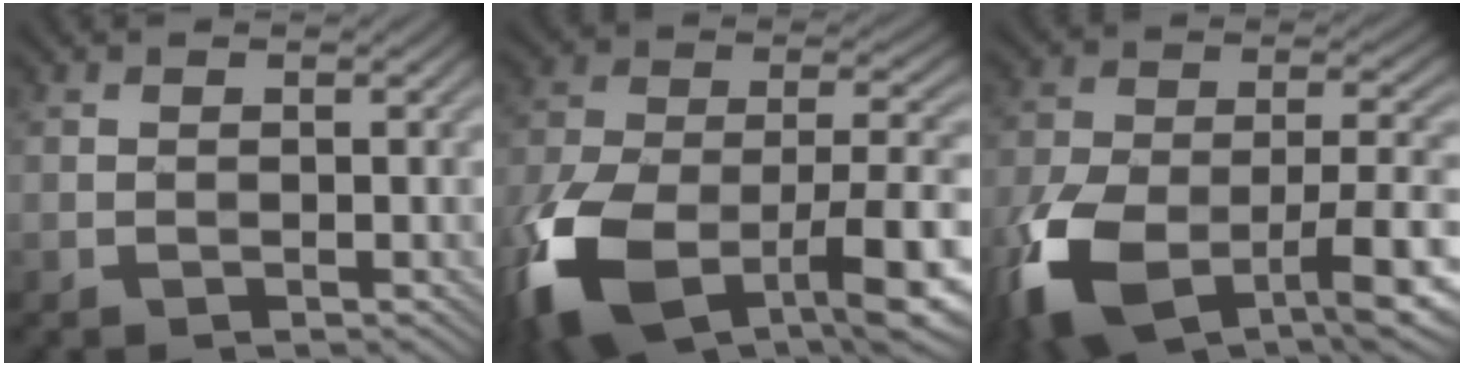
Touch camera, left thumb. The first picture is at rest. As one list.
[{"total": 17.3, "force": [-9.4, 8.0, 12.1], "torque": [-0.263, -0.029, -0.165]}, {"total": 14.9, "force": [-8.1, 6.8, 10.5], "torque": [-0.223, -0.028, -0.149]}]